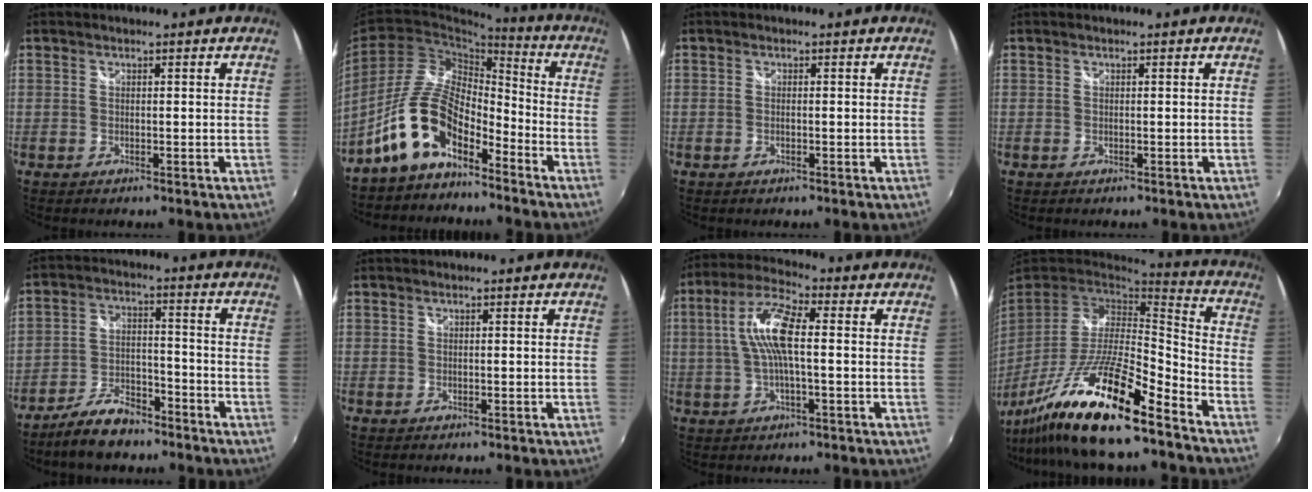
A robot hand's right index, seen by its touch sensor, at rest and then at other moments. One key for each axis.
{"total": 12.1, "fx": -7.9, "fy": 5.2, "fz": 7.6, "tx": -0.156, "ty": 0.015, "tz": -0.153}
{"total": 0.5, "fx": -0.3, "fy": 0.0, "fz": 0.5, "tx": -0.011, "ty": 0.000, "tz": -0.006}
{"total": 0.0}
{"total": 9.4, "fx": -7.4, "fy": 3.7, "fz": 4.4, "tx": -0.103, "ty": 0.006, "tz": -0.128}
{"total": 0.0}
{"total": 9.9, "fx": 0.5, "fy": 2.5, "fz": 9.6, "tx": -0.192, "ty": 0.014, "tz": 0.009}
{"total": 20.2, "fx": -14.1, "fy": 2.2, "fz": 14.3, "tx": -0.278, "ty": -0.033, "tz": -0.262}